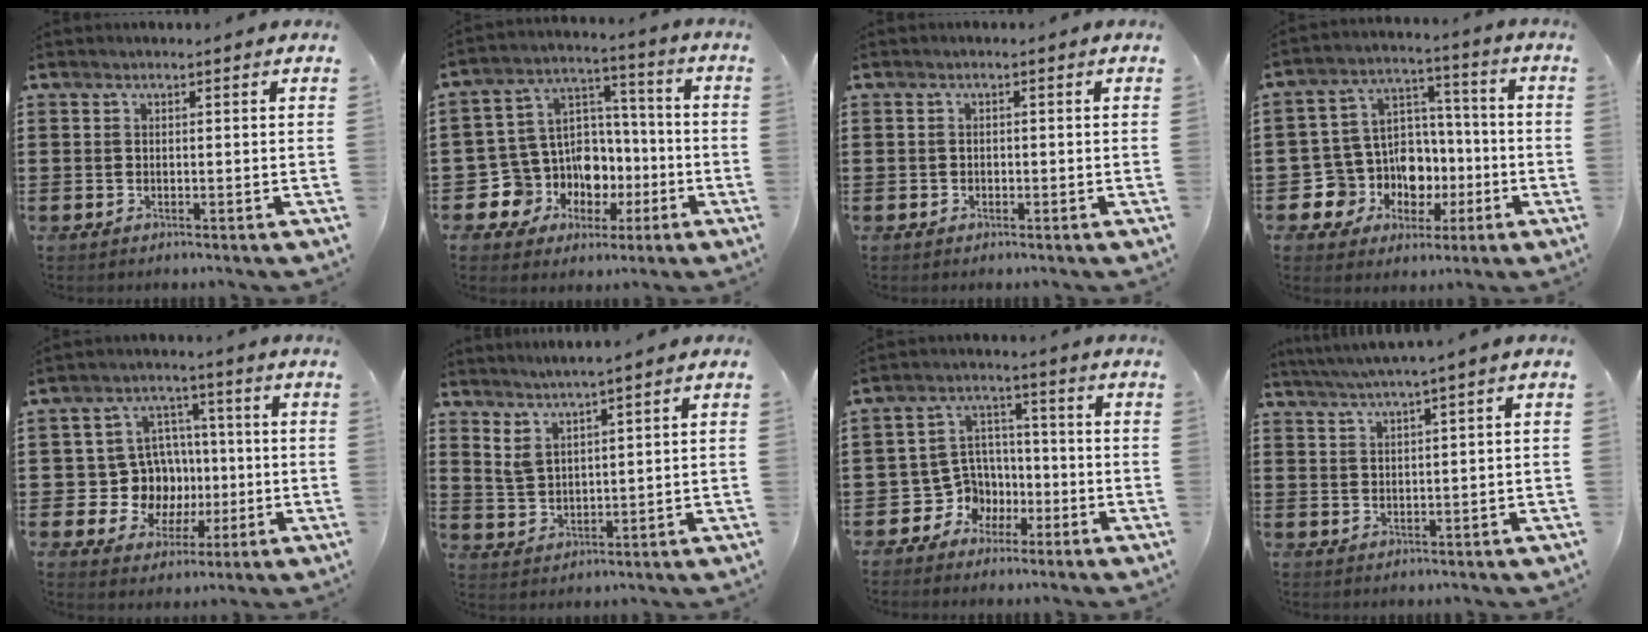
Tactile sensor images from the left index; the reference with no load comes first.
{"total": 10.7, "force": [-3.6, 9.5, 3.3], "torque": [-0.113, -0.002, -0.054]}
{"total": 0.6, "force": [-0.3, 0.6, 0.0], "torque": [-0.004, 0.003, -0.007]}
{"total": 10.0, "force": [-2.3, 9.1, 3.6], "torque": [-0.116, -0.001, -0.030]}
{"total": 9.5, "force": [-0.3, 8.9, 3.1], "torque": [-0.083, 0.013, 0.006]}
{"total": 3.4, "force": [2.8, 0.5, 1.8], "torque": [-0.045, -0.009, 0.051]}
{"total": 6.5, "force": [-2.3, 5.9, 1.5], "torque": [-0.060, 0.004, -0.044]}
{"total": 2.6, "force": [1.7, -0.6, 1.9], "torque": [-0.038, -0.003, 0.030]}